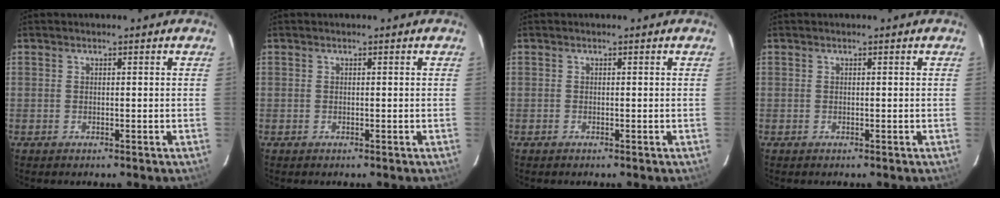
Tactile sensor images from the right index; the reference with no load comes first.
{"total": 0.0}
{"total": 0.0}
{"total": 0.0}